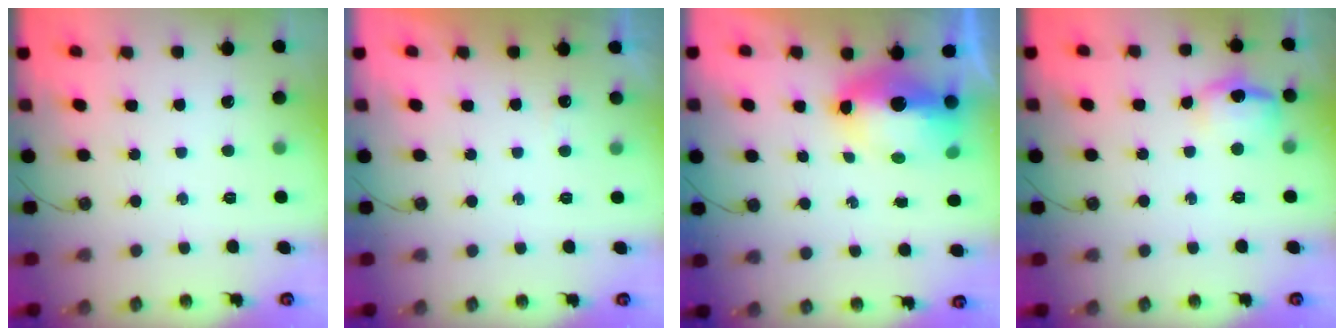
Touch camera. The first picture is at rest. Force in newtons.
{"total": 2.2, "press": 2.2, "slide": 0.5}
{"total": 10.1, "press": 10.1, "slide": 0.9}
{"total": 11.2, "press": 11.2, "slide": 1.4}